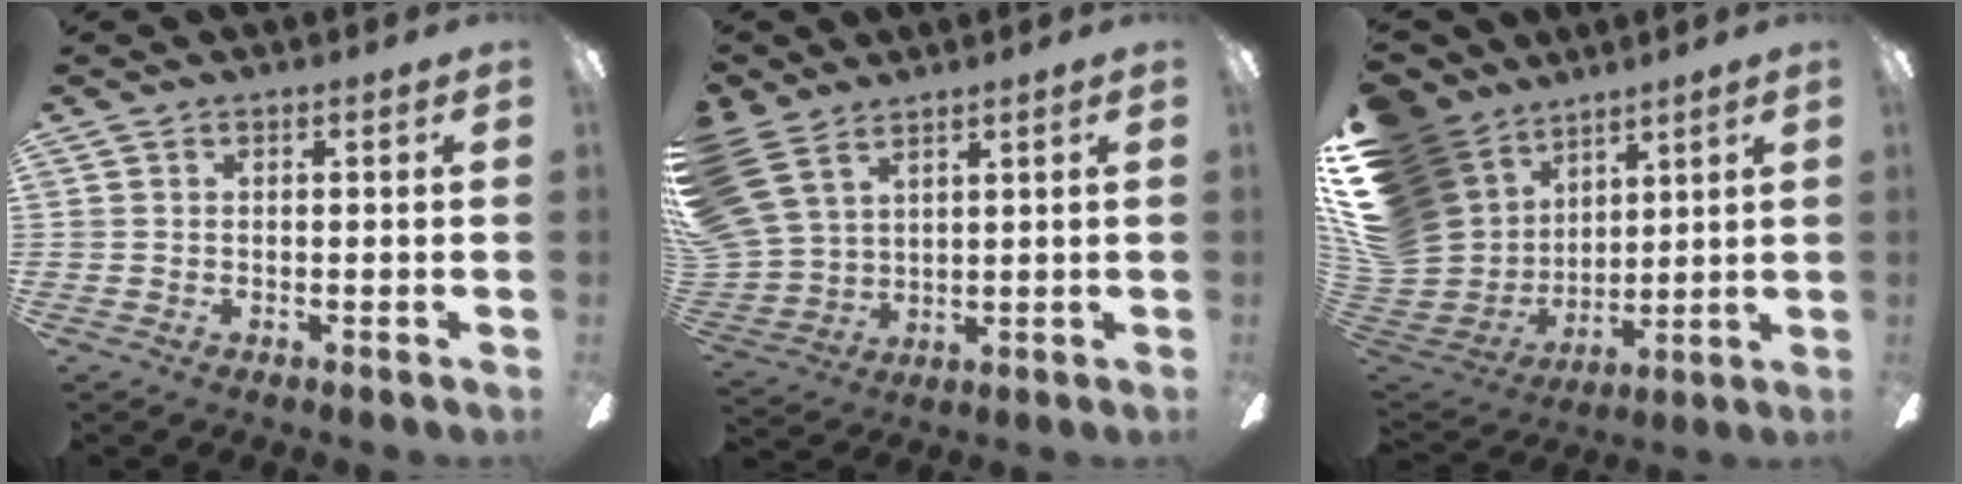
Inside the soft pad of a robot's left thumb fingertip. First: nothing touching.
{"total": 14.1, "force": [8.1, 8.7, 7.6], "torque": [-0.190, -0.026, 0.163]}
{"total": 22.2, "force": [8.8, 17.8, 10.0], "torque": [-0.229, -0.062, 0.195]}